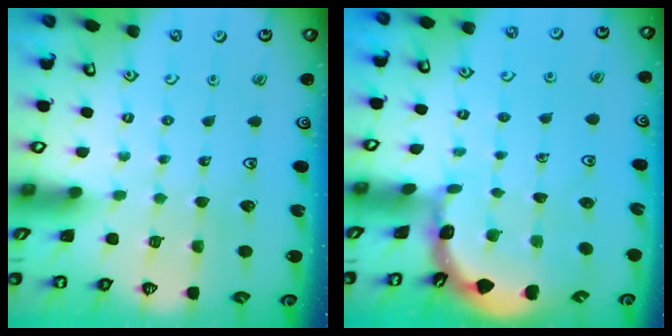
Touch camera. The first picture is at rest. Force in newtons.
{"total": 1.6, "press": 1.6, "slide": 0.1}